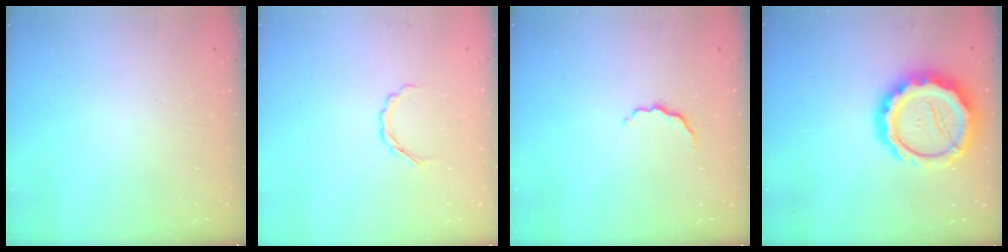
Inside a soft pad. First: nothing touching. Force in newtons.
{"total": 3.3, "press": 3.2, "slide": 0.8}
{"total": 5.1, "press": 5.0, "slide": 1.1}
{"total": 16.1, "press": 15.8, "slide": 3.1}